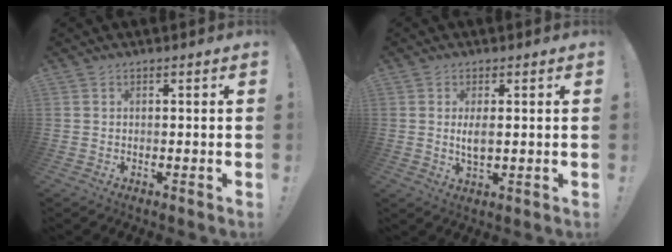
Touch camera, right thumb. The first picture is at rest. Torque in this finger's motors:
{"motor_torque": [-0.13, 0.36, 0.02, -0.03, 0.00]}